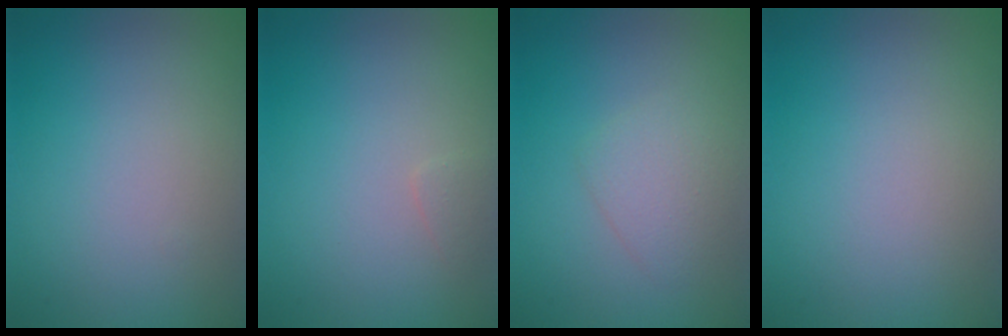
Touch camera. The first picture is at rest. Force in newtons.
{"total": 0.7, "press": 0.7, "slide": 0.0}
{"total": 2.1, "press": 2.1, "slide": 0.0}
{"total": 0.0}